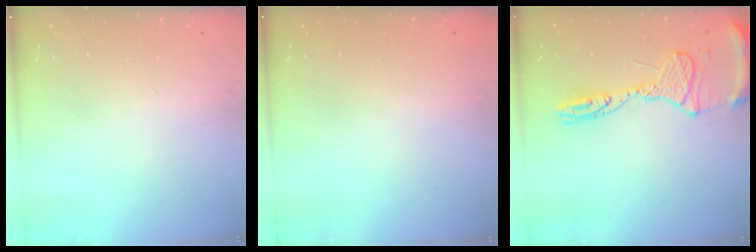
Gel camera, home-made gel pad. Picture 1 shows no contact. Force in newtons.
{"total": 0.0}
{"total": 15.5, "press": 15.4, "slide": 1.2}